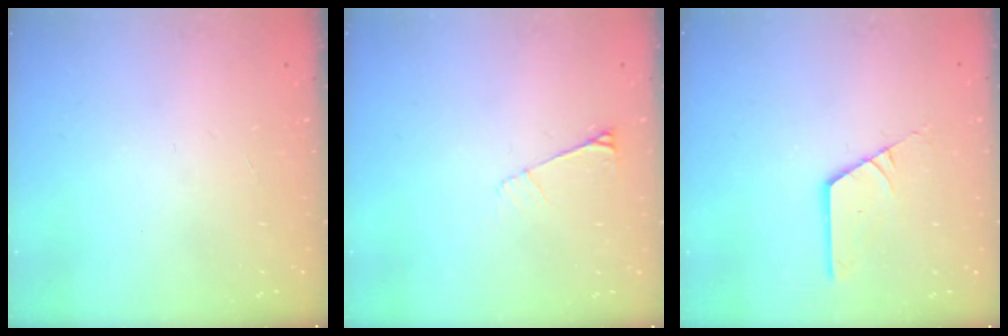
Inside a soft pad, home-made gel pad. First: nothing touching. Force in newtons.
{"total": 4.5, "press": 4.4, "slide": 0.6}
{"total": 2.9, "press": 2.9, "slide": 0.1}